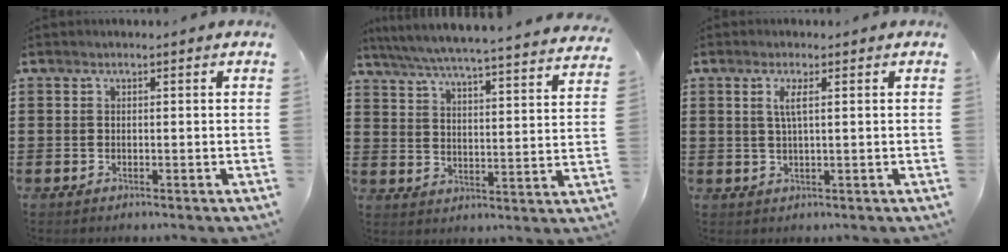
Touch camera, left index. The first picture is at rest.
{"total": 5.3, "force": [4.9, -0.6, 1.8], "torque": [-0.059, -0.041, 0.078]}
{"total": 2.5, "force": [0.7, 0.2, 2.3], "torque": [-0.050, 0.000, 0.012]}